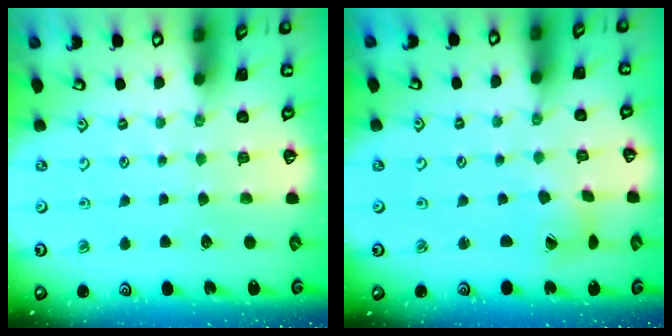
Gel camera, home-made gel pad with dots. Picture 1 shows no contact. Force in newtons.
{"total": 3.3, "press": 3.3, "slide": 0.5}